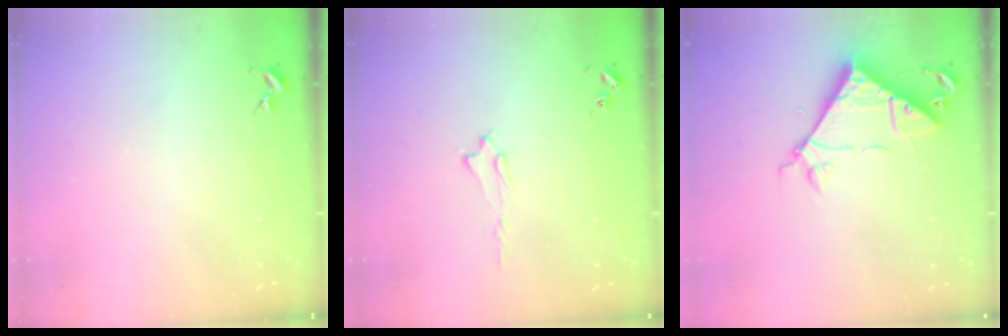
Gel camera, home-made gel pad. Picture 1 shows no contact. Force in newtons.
{"total": 1.7, "press": 1.6, "slide": 0.2}
{"total": 8.1, "press": 8.0, "slide": 0.7}